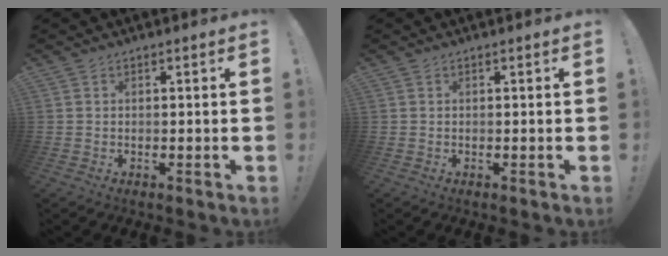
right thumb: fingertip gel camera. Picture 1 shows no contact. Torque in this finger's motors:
{"motor_torque": [-0.04, -0.03, 0.00, 0.00, 0.00]}